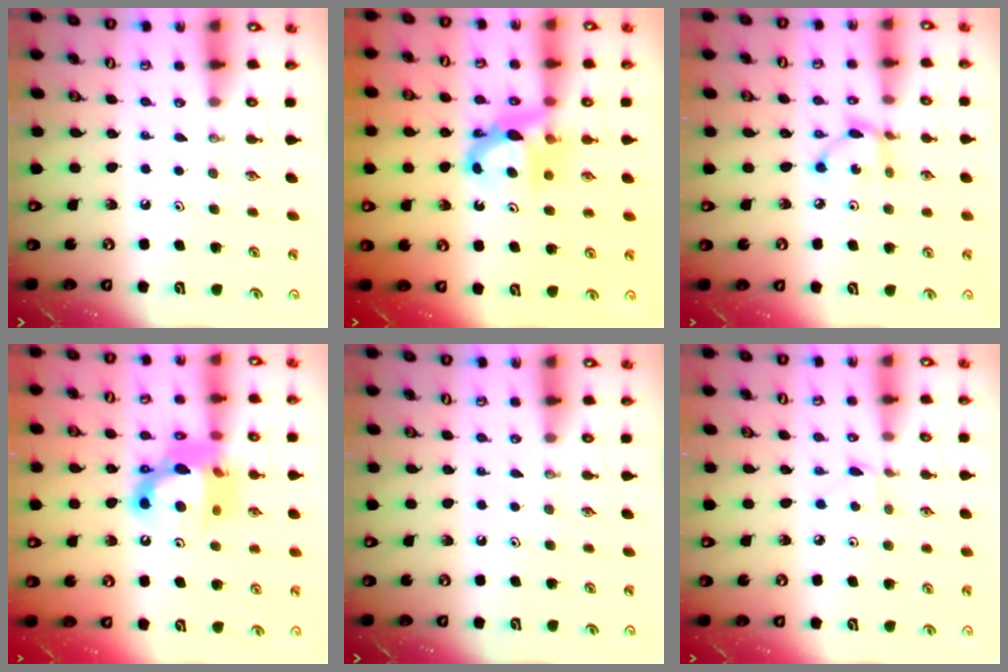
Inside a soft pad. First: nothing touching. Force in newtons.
{"total": 7.5, "press": 7.5, "slide": 0.5}
{"total": 6.2, "press": 6.2, "slide": 0.6}
{"total": 14.6, "press": 14.6, "slide": 1.0}
{"total": 0.0}
{"total": 2.8, "press": 2.7, "slide": 0.4}